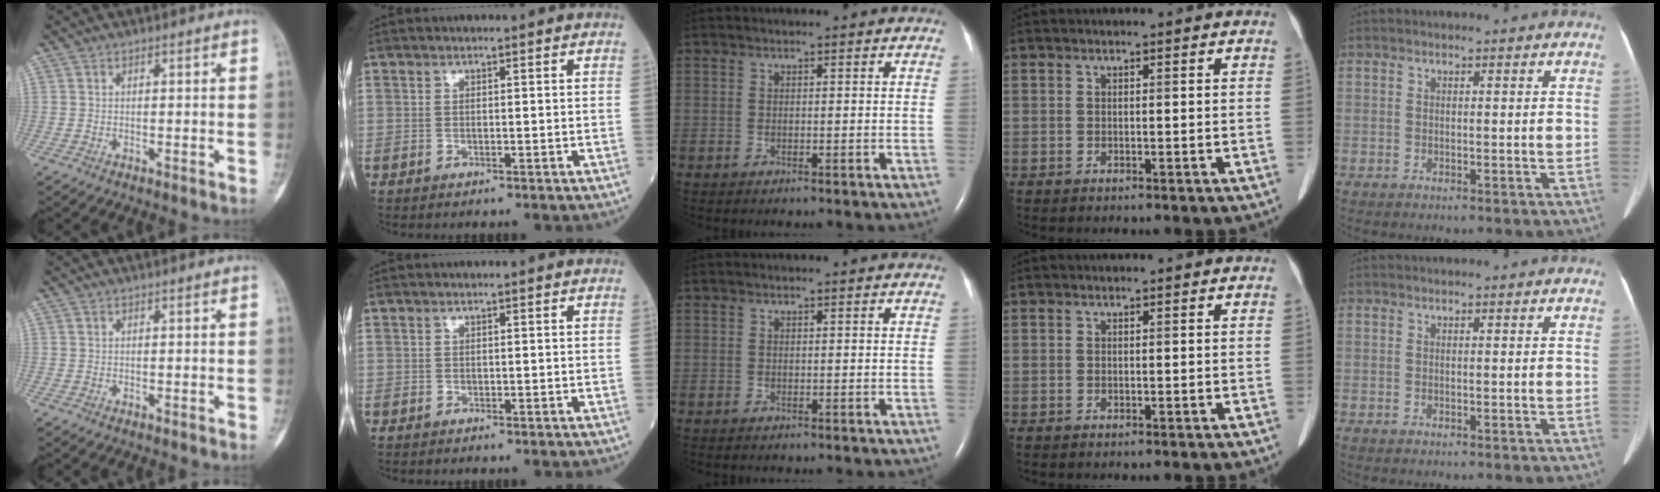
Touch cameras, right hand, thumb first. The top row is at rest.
{}